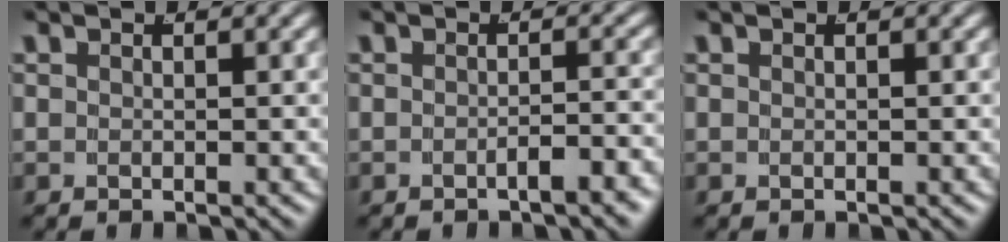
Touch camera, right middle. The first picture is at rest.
{"total": 1.8, "force": [-1.6, -0.1, 0.9], "torque": [-0.006, 0.005, -0.029]}
{"total": 0.0}